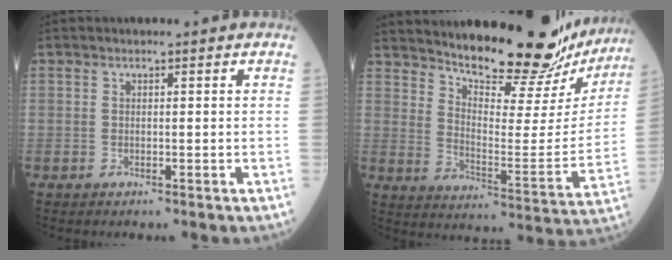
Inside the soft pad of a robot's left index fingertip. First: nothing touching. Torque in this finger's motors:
{"motor_torque": [0.40, -0.61, 0.58, 0.11]}